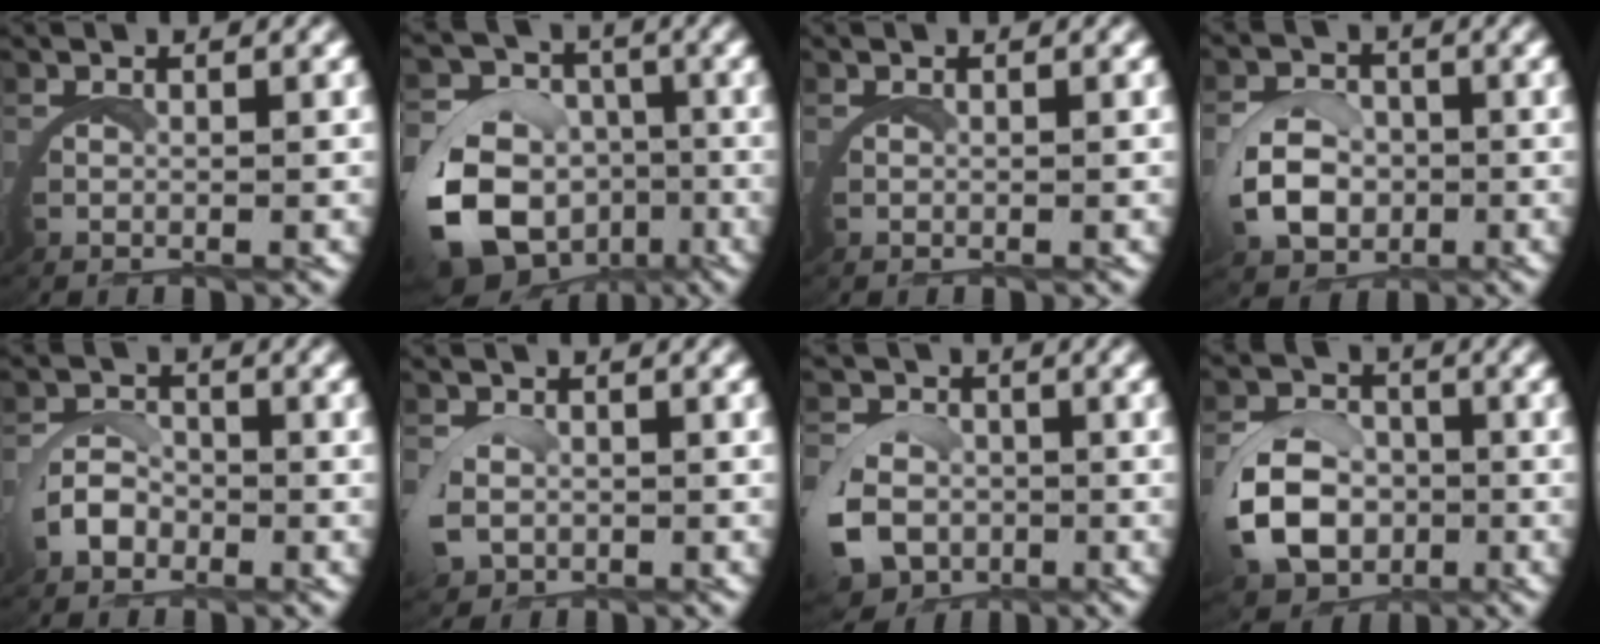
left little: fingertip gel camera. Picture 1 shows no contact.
{"total": 11.4, "force": [-4.3, 9.6, 4.5], "torque": [-0.110, -0.056, -0.068]}
{"total": 0.0}
{"total": 4.0, "force": [-0.5, 3.2, 2.3], "torque": [-0.045, -0.005, -0.011]}
{"total": 1.8, "force": [-0.5, 1.5, 0.9], "torque": [-0.016, 0.000, -0.017]}
{"total": 1.6, "force": [-0.1, 1.3, 0.8], "torque": [-0.036, -0.011, -0.002]}
{"total": 6.5, "force": [-2.3, 5.6, 2.4], "torque": [-0.055, -0.030, -0.039]}
{"total": 6.1, "force": [-1.3, 4.9, 3.5], "torque": [-0.065, -0.011, -0.026]}